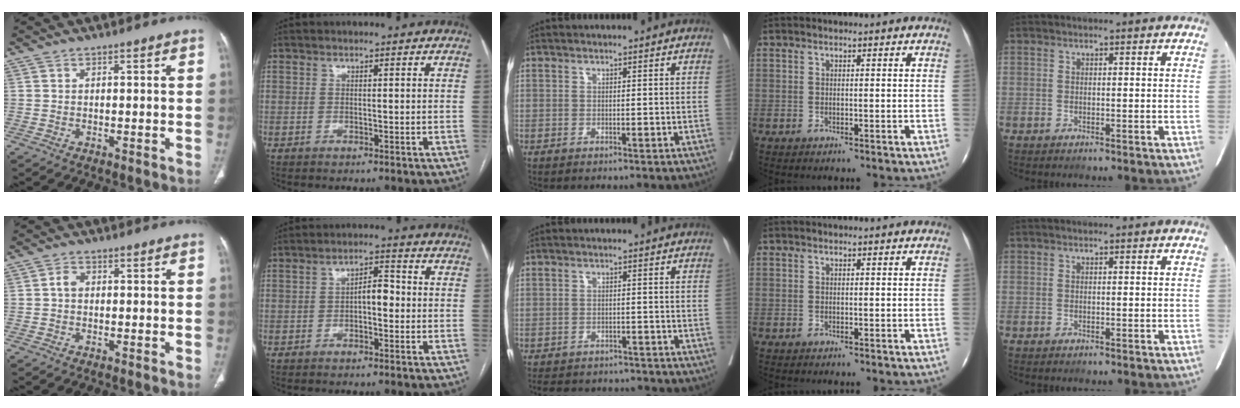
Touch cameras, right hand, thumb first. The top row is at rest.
{"thumb": {"total": 1.9, "force": [0.0, 1.4, 1.2], "torque": [-0.017, 0.007, -0.004]}, "index": {"total": 3.8, "force": [-0.6, 1.6, 3.3], "torque": [-0.048, 0.017, -0.011]}, "middle": {"total": 9.5, "force": [-8.7, 3.2, 2.1], "torque": [-0.034, 0.007, -0.106]}}